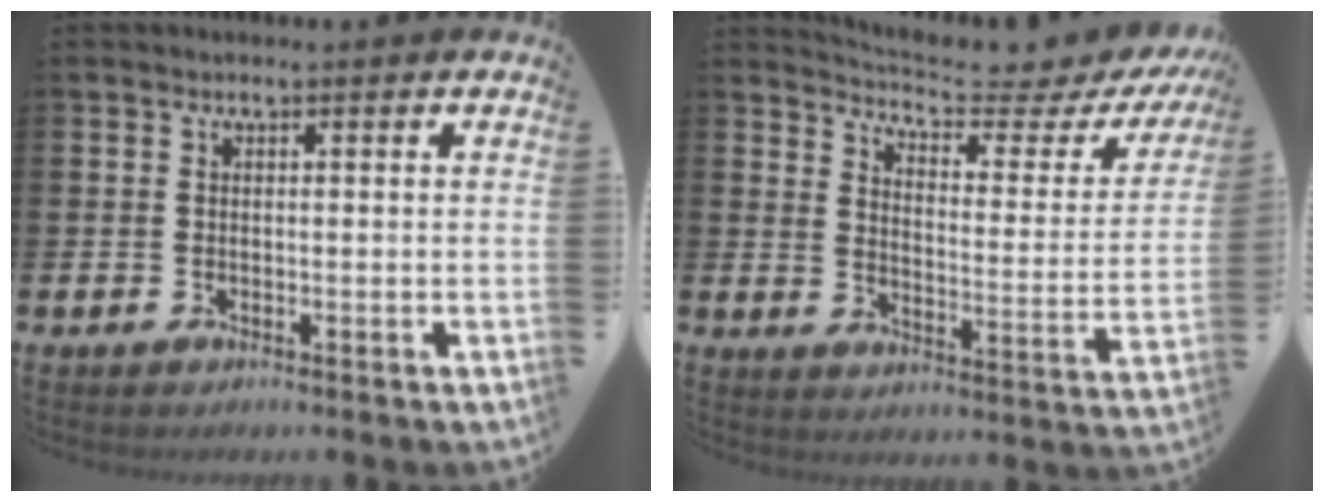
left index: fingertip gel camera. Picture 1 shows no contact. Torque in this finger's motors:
{"motor_torque": [0.98, -1.16, 0.30, 0.03]}